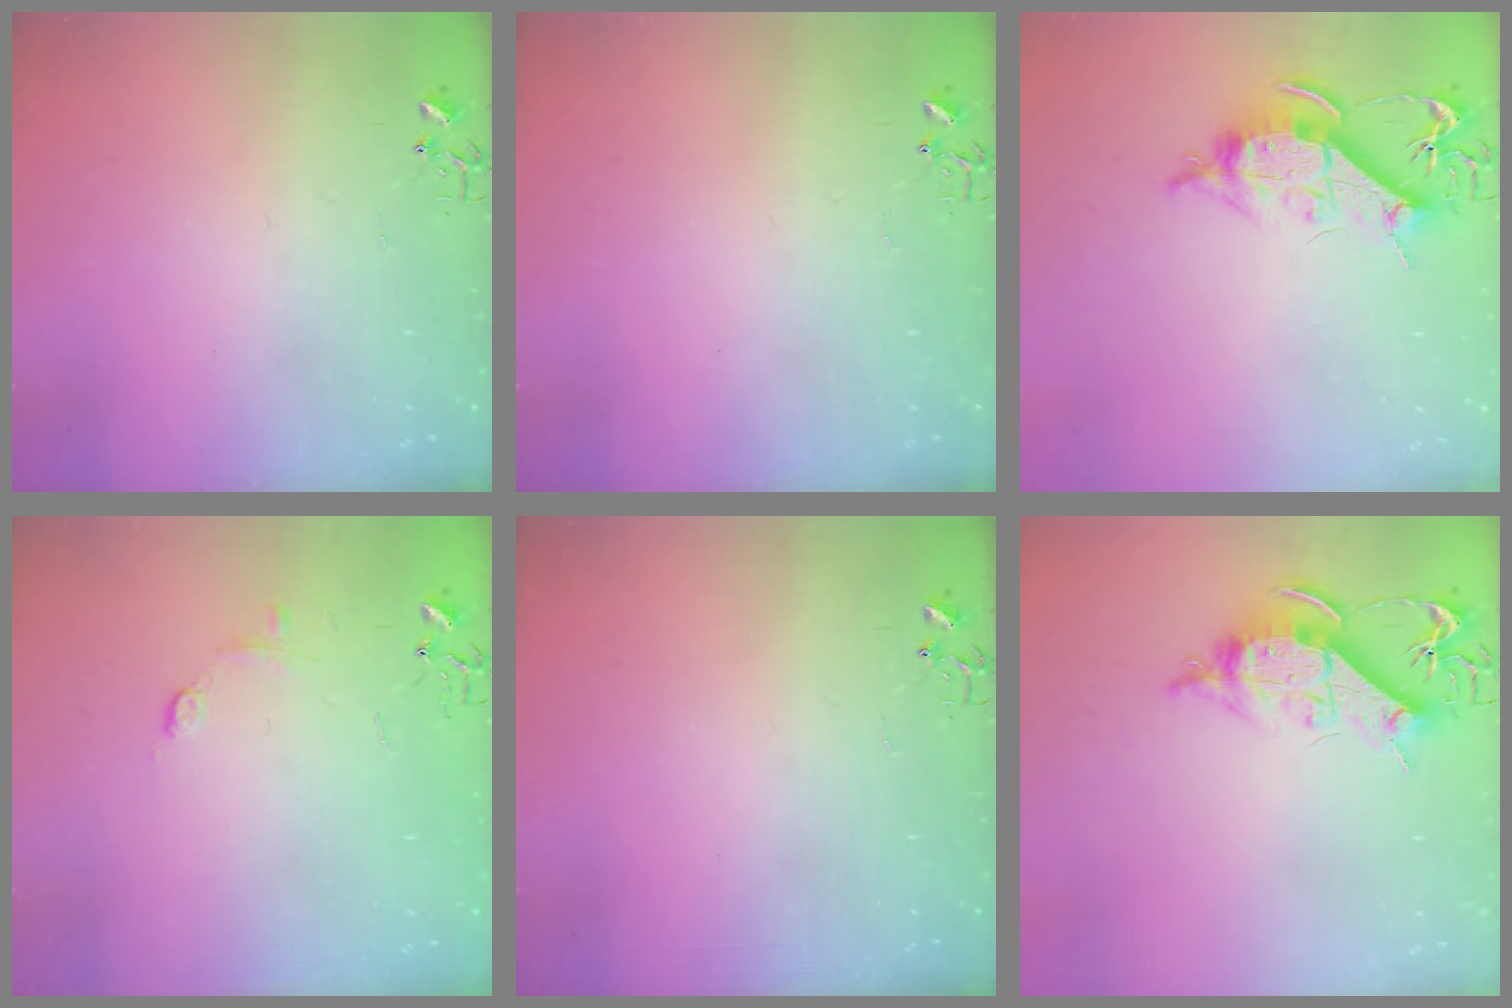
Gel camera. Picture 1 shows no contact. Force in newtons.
{"total": 0.0}
{"total": 10.6, "press": 10.5, "slide": 1.2}
{"total": 6.6, "press": 6.6, "slide": 0.9}
{"total": 0.0}
{"total": 10.9, "press": 10.9, "slide": 0.8}